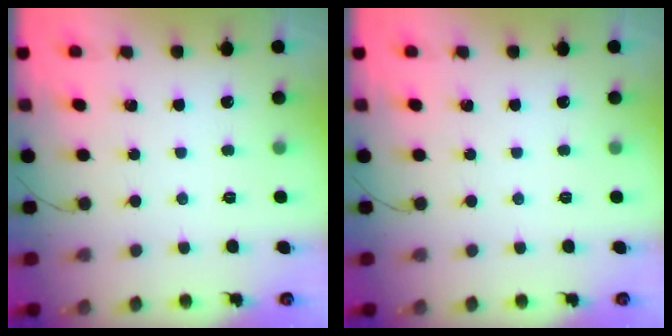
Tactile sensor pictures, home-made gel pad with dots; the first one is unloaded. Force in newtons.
{"total": 0.0}